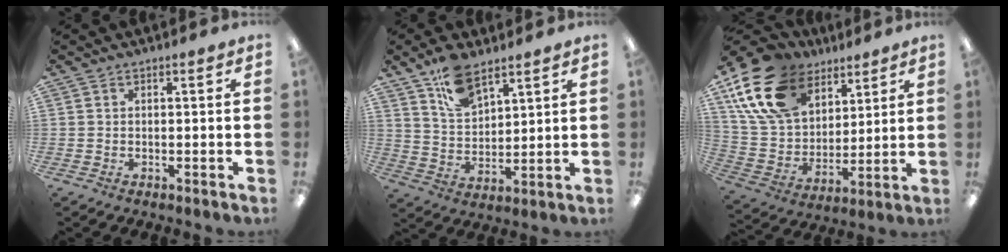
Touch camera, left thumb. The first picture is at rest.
{"total": 10.2, "force": [7.7, 4.7, 4.9], "torque": [-0.095, -0.036, 0.142]}
{"total": 20.2, "force": [11.5, 13.0, 10.4], "torque": [-0.229, -0.039, 0.218]}